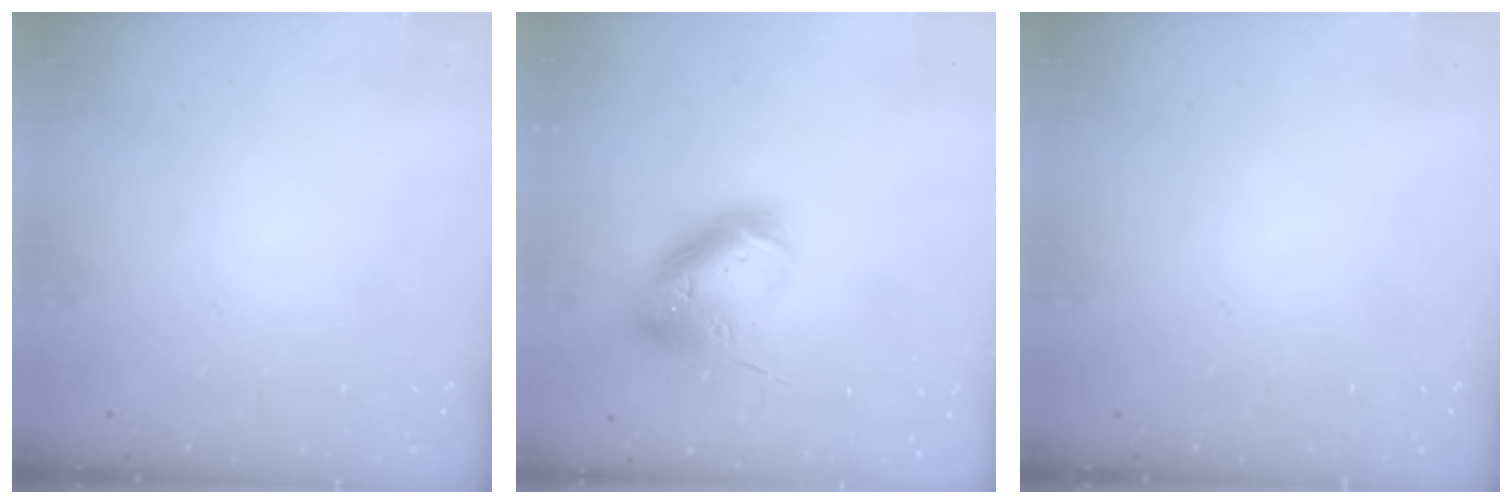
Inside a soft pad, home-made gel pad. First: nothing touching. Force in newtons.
{"total": 17.7, "press": 17.4, "slide": 2.8}
{"total": 0.0}